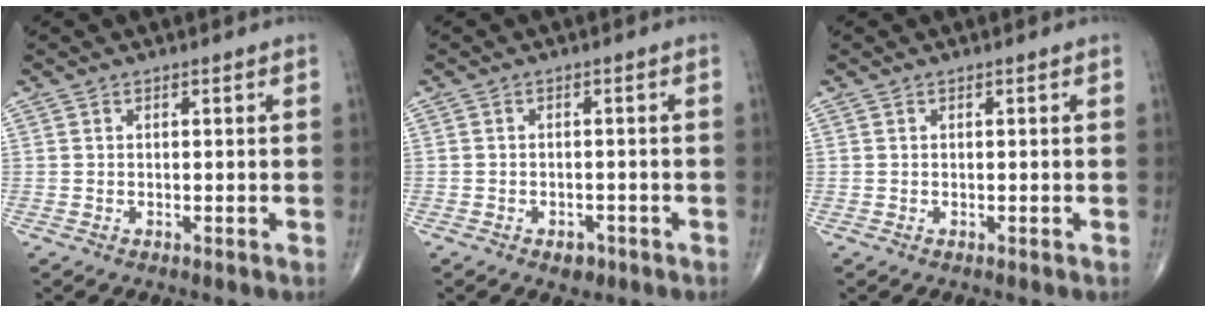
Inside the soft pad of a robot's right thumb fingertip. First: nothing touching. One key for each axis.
{"total": 2.4, "fx": -1.4, "fy": 1.6, "fz": 1.1, "tx": -0.004, "ty": 0.004, "tz": -0.014}
{"total": 0.0}